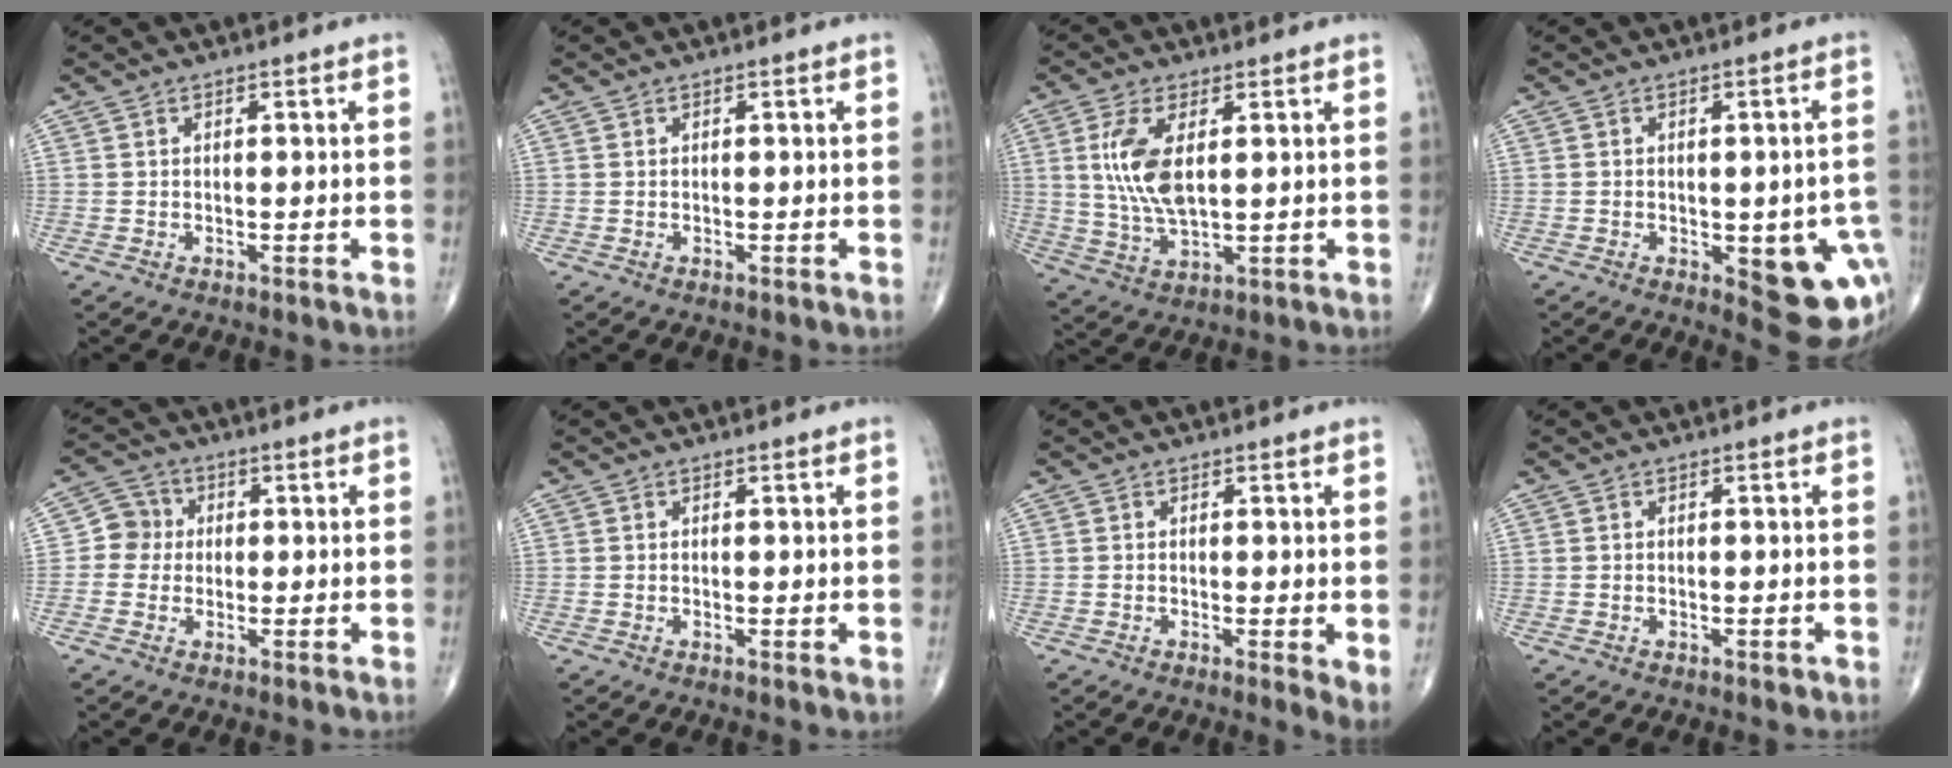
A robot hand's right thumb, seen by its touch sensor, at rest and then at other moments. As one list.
[{"total": 0.0}, {"total": 9.9, "force": [2.0, 4.4, 8.7], "torque": [-0.189, -0.010, 0.045]}, {"total": 13.6, "force": [-3.4, 5.8, 11.8], "torque": [-0.111, 0.004, -0.022]}, {"total": 4.9, "force": [0.0, 4.7, 1.4], "torque": [0.005, 0.012, -0.013]}, {"total": 0.6, "force": [0.0, 0.2, 0.6], "torque": [-0.013, -0.003, -0.003]}, {"total": 3.3, "force": [-0.2, 0.8, 3.2], "torque": [-0.053, -0.013, -0.009]}, {"total": 0.7, "force": [-0.3, 0.4, 0.5], "torque": [-0.006, -0.001, -0.005]}]